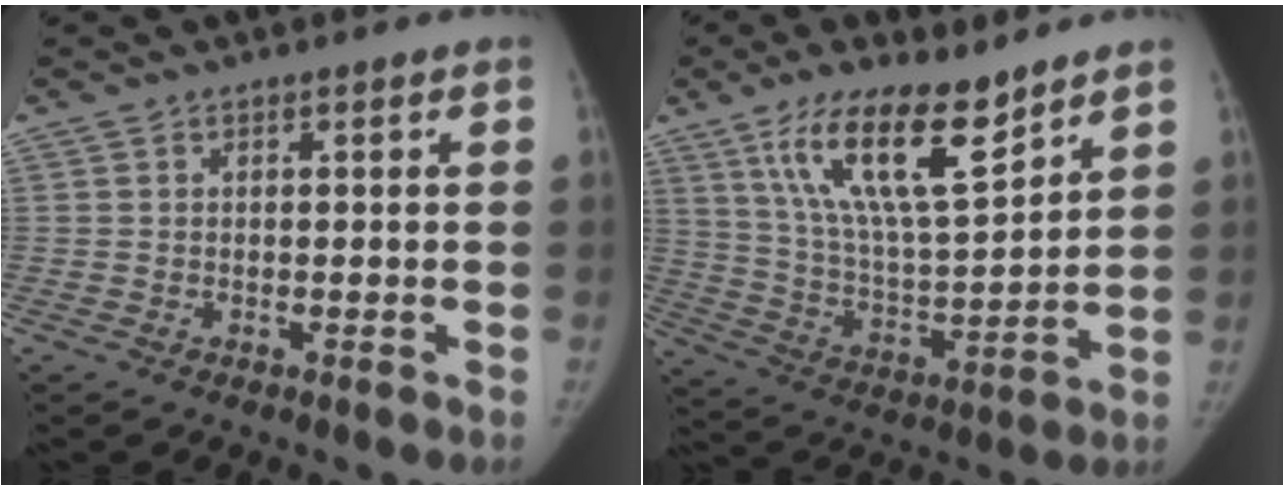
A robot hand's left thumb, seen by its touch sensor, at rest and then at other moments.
{"total": 16.6, "force": [10.5, 4.8, 11.9], "torque": [-0.193, -0.057, 0.204]}